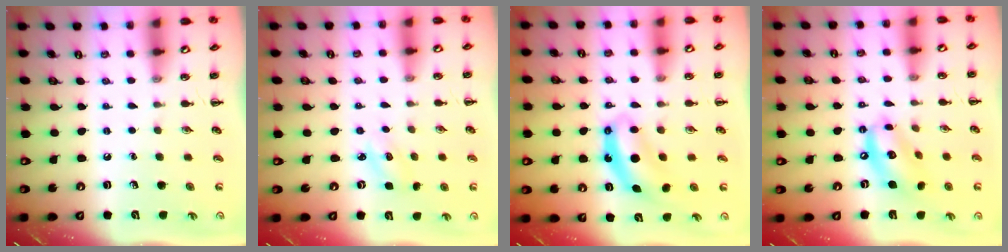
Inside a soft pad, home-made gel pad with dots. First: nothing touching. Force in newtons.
{"total": 3.0, "press": 2.9, "slide": 0.9}
{"total": 7.1, "press": 7.1, "slide": 0.3}
{"total": 12.5, "press": 12.3, "slide": 2.2}